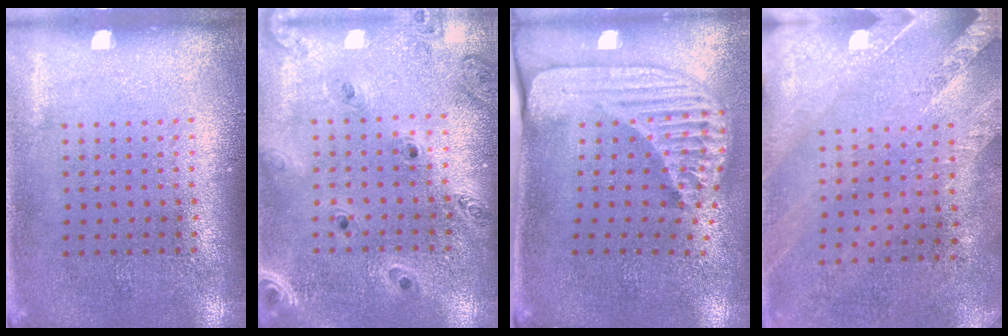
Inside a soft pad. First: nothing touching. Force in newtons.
{"total": 1.3, "press": 1.3, "slide": 0.1}
{"total": 2.4, "press": 1.8, "slide": 1.7}
{"total": 2.6, "press": 2.1, "slide": 1.6}